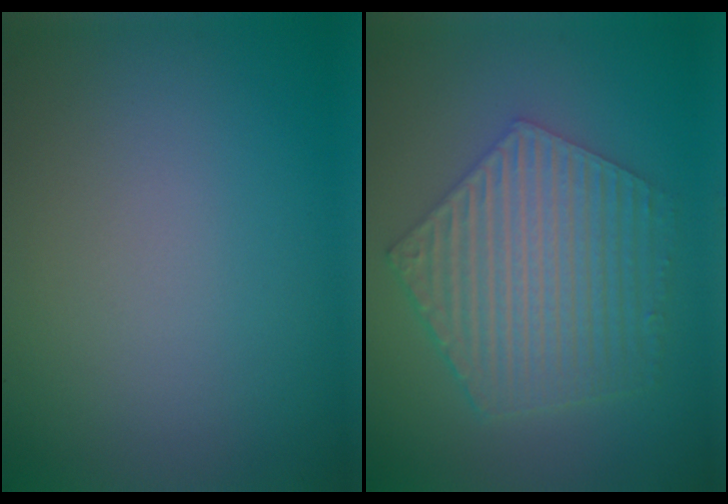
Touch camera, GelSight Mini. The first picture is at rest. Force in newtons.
{"total": 6.4, "press": 4.6, "slide": 4.5}